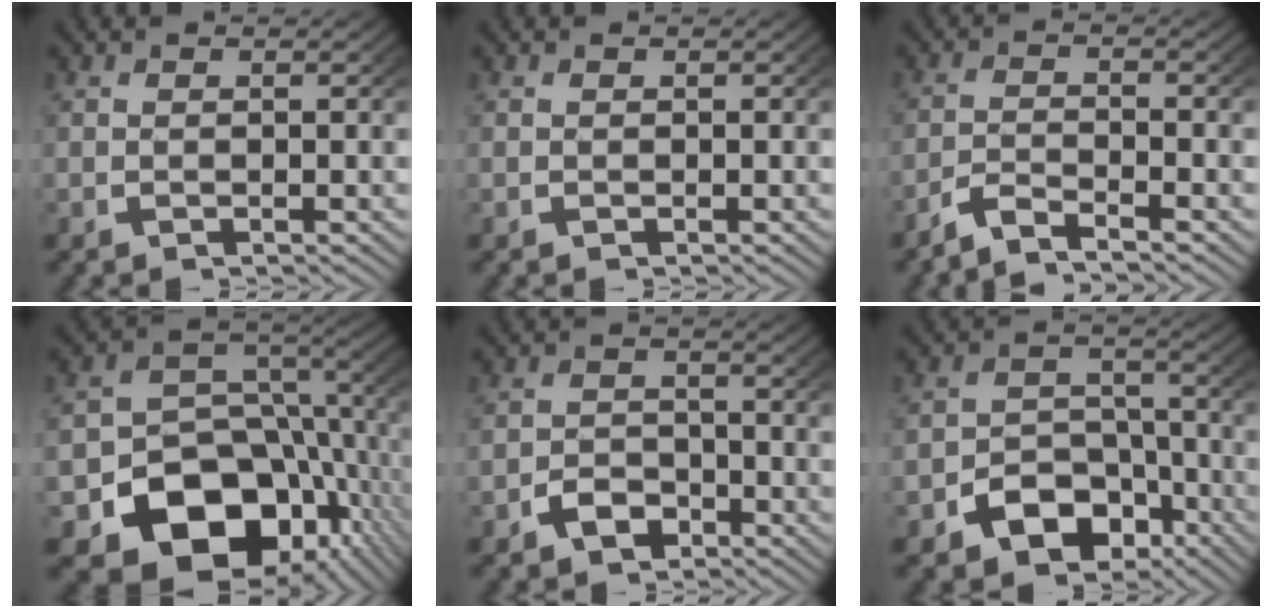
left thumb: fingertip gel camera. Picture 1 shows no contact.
{"total": 0.0}
{"total": 3.0, "force": [-2.4, 0.8, 1.5], "torque": [-0.031, -0.002, -0.051]}
{"total": 17.3, "force": [-6.2, 12.6, 10.1], "torque": [-0.174, -0.063, -0.085]}
{"total": 2.7, "force": [-1.9, 1.8, 0.8], "torque": [-0.015, -0.007, -0.030]}
{"total": 7.2, "force": [-3.9, 5.3, 2.9], "torque": [-0.043, -0.025, -0.056]}